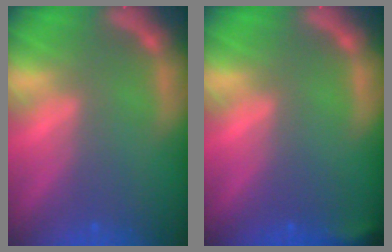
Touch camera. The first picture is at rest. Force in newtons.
{"total": 1.9}